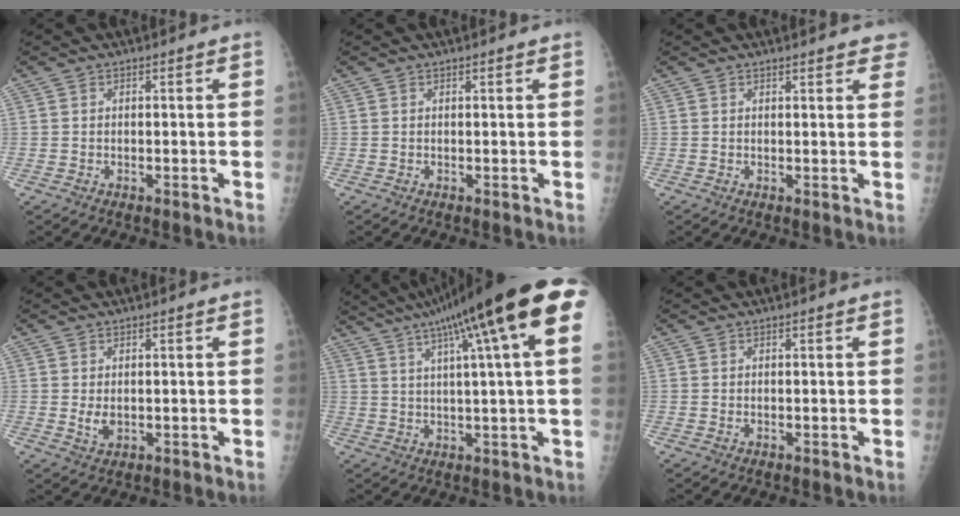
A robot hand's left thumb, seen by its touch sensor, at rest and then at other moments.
{"total": 0.7, "force": [0.5, 0.1, 0.4], "torque": [-0.005, 0.001, 0.007]}
{"total": 5.4, "force": [4.4, 1.5, 2.8], "torque": [-0.007, -0.007, 0.042]}
{"total": 2.5, "force": [0.4, 1.5, 2.0], "torque": [-0.032, -0.008, 0.013]}
{"total": 21.6, "force": [10.5, 2.1, 18.8], "torque": [-0.289, 0.020, 0.142]}
{"total": 0.5, "force": [0.3, 0.1, 0.4], "torque": [-0.009, 0.004, 0.005]}